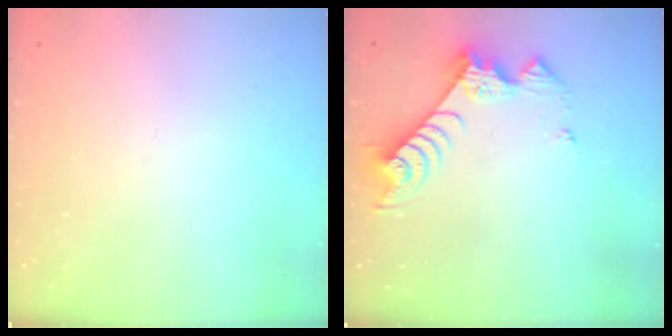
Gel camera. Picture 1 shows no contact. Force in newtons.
{"total": 10.0, "press": 9.9, "slide": 0.5}